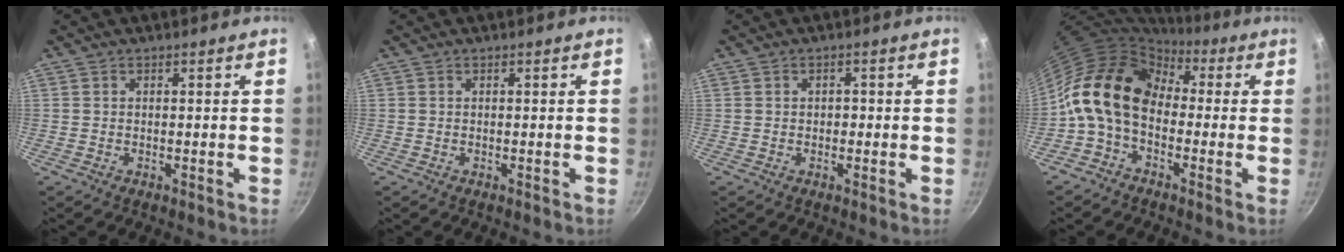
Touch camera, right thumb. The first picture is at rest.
{"total": 0.0}
{"total": 1.2, "force": [-0.1, 1.0, 0.7], "torque": [-0.005, 0.005, -0.003]}
{"total": 14.8, "force": [-0.1, 10.6, 10.2], "torque": [-0.161, 0.038, -0.026]}